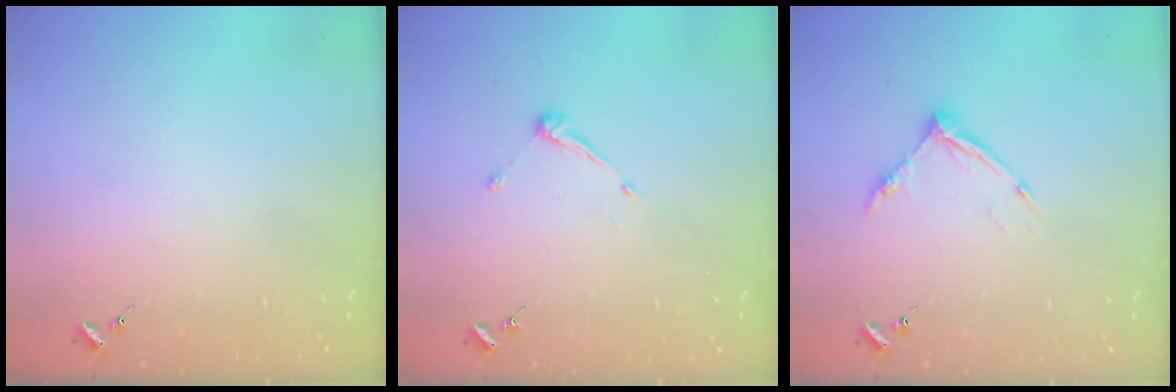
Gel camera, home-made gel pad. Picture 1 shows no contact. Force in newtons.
{"total": 6.6, "press": 6.6, "slide": 0.5}
{"total": 10.0, "press": 9.9, "slide": 0.7}